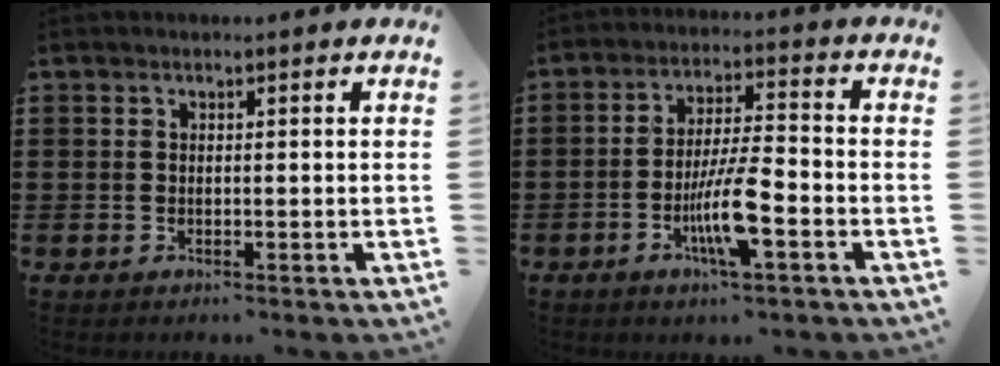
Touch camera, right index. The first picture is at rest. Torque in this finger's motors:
{"motor_torque": [0.50, -0.13, 0.32, 0.08]}